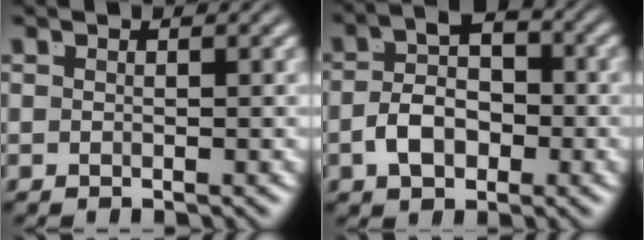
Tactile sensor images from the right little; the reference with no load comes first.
{"total": 5.0, "force": [-0.7, 3.0, 4.0], "torque": [-0.059, -0.001, -0.012]}